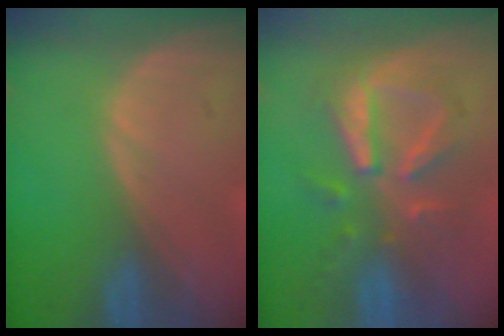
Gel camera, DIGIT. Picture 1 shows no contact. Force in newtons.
{"total": 8.0, "press": 8.0, "slide": 0.1}